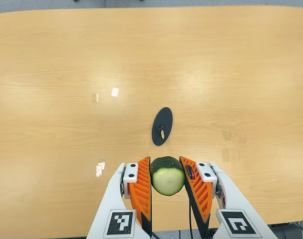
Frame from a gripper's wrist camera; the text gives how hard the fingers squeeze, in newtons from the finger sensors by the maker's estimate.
{"total": 9.9, "left": 8.8, "right": 11.0}